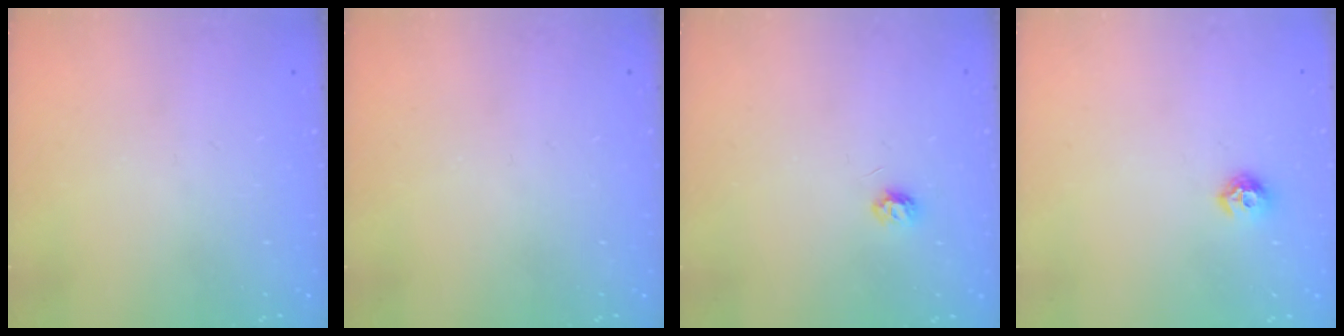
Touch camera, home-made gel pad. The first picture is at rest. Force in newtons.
{"total": 0.0}
{"total": 4.3, "press": 4.3, "slide": 0.5}
{"total": 6.5, "press": 6.5, "slide": 0.7}